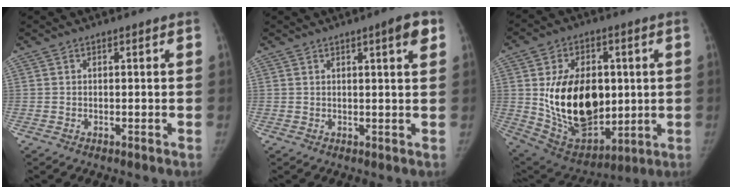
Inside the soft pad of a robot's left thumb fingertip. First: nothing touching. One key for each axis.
{"total": 4.1, "fx": 2.0, "fy": 0.5, "fz": 3.5, "tx": -0.041, "ty": -0.006, "tz": 0.026}
{"total": 22.6, "fx": 0.9, "fy": 14.9, "fz": 16.9, "tx": -0.239, "ty": -0.020, "tz": 0.045}